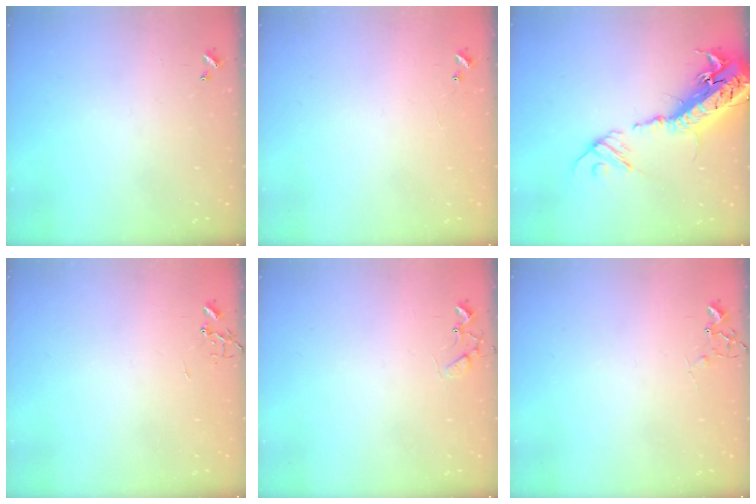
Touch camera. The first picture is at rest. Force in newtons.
{"total": 5.1, "press": 5.0, "slide": 0.3}
{"total": 23.7, "press": 23.1, "slide": 5.3}
{"total": 0.0}
{"total": 6.2, "press": 6.2, "slide": 0.4}
{"total": 5.4, "press": 5.3, "slide": 0.8}